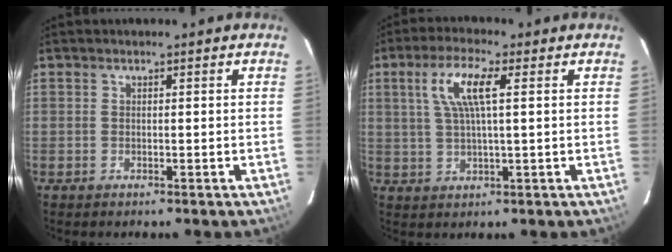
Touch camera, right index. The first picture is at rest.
{"total": 7.7, "force": [2.3, 1.5, 7.2], "torque": [-0.141, 0.009, 0.047]}